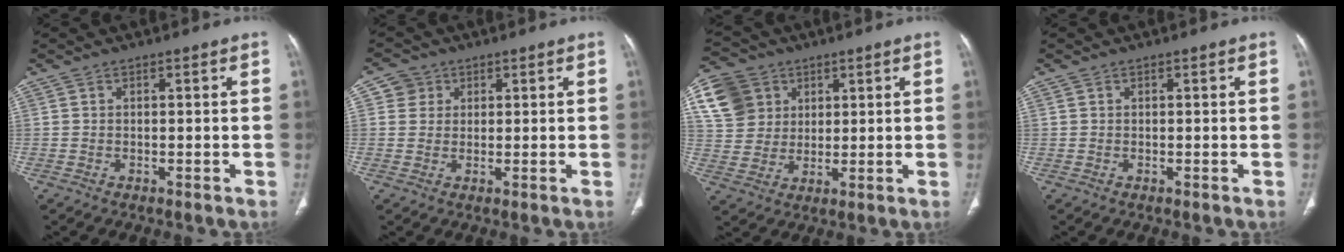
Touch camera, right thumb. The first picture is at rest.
{"total": 3.5, "force": [1.3, 3.2, 0.1], "torque": [0.021, -0.002, 0.016]}
{"total": 13.0, "force": [4.9, 11.1, 4.9], "torque": [-0.080, 0.008, 0.093]}
{"total": 0.0}